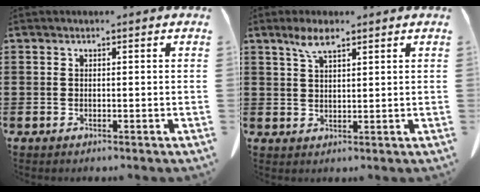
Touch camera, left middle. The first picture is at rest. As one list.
[{"total": 4.0, "force": [2.6, 1.2, 2.8], "torque": [-0.062, 0.002, 0.048]}]